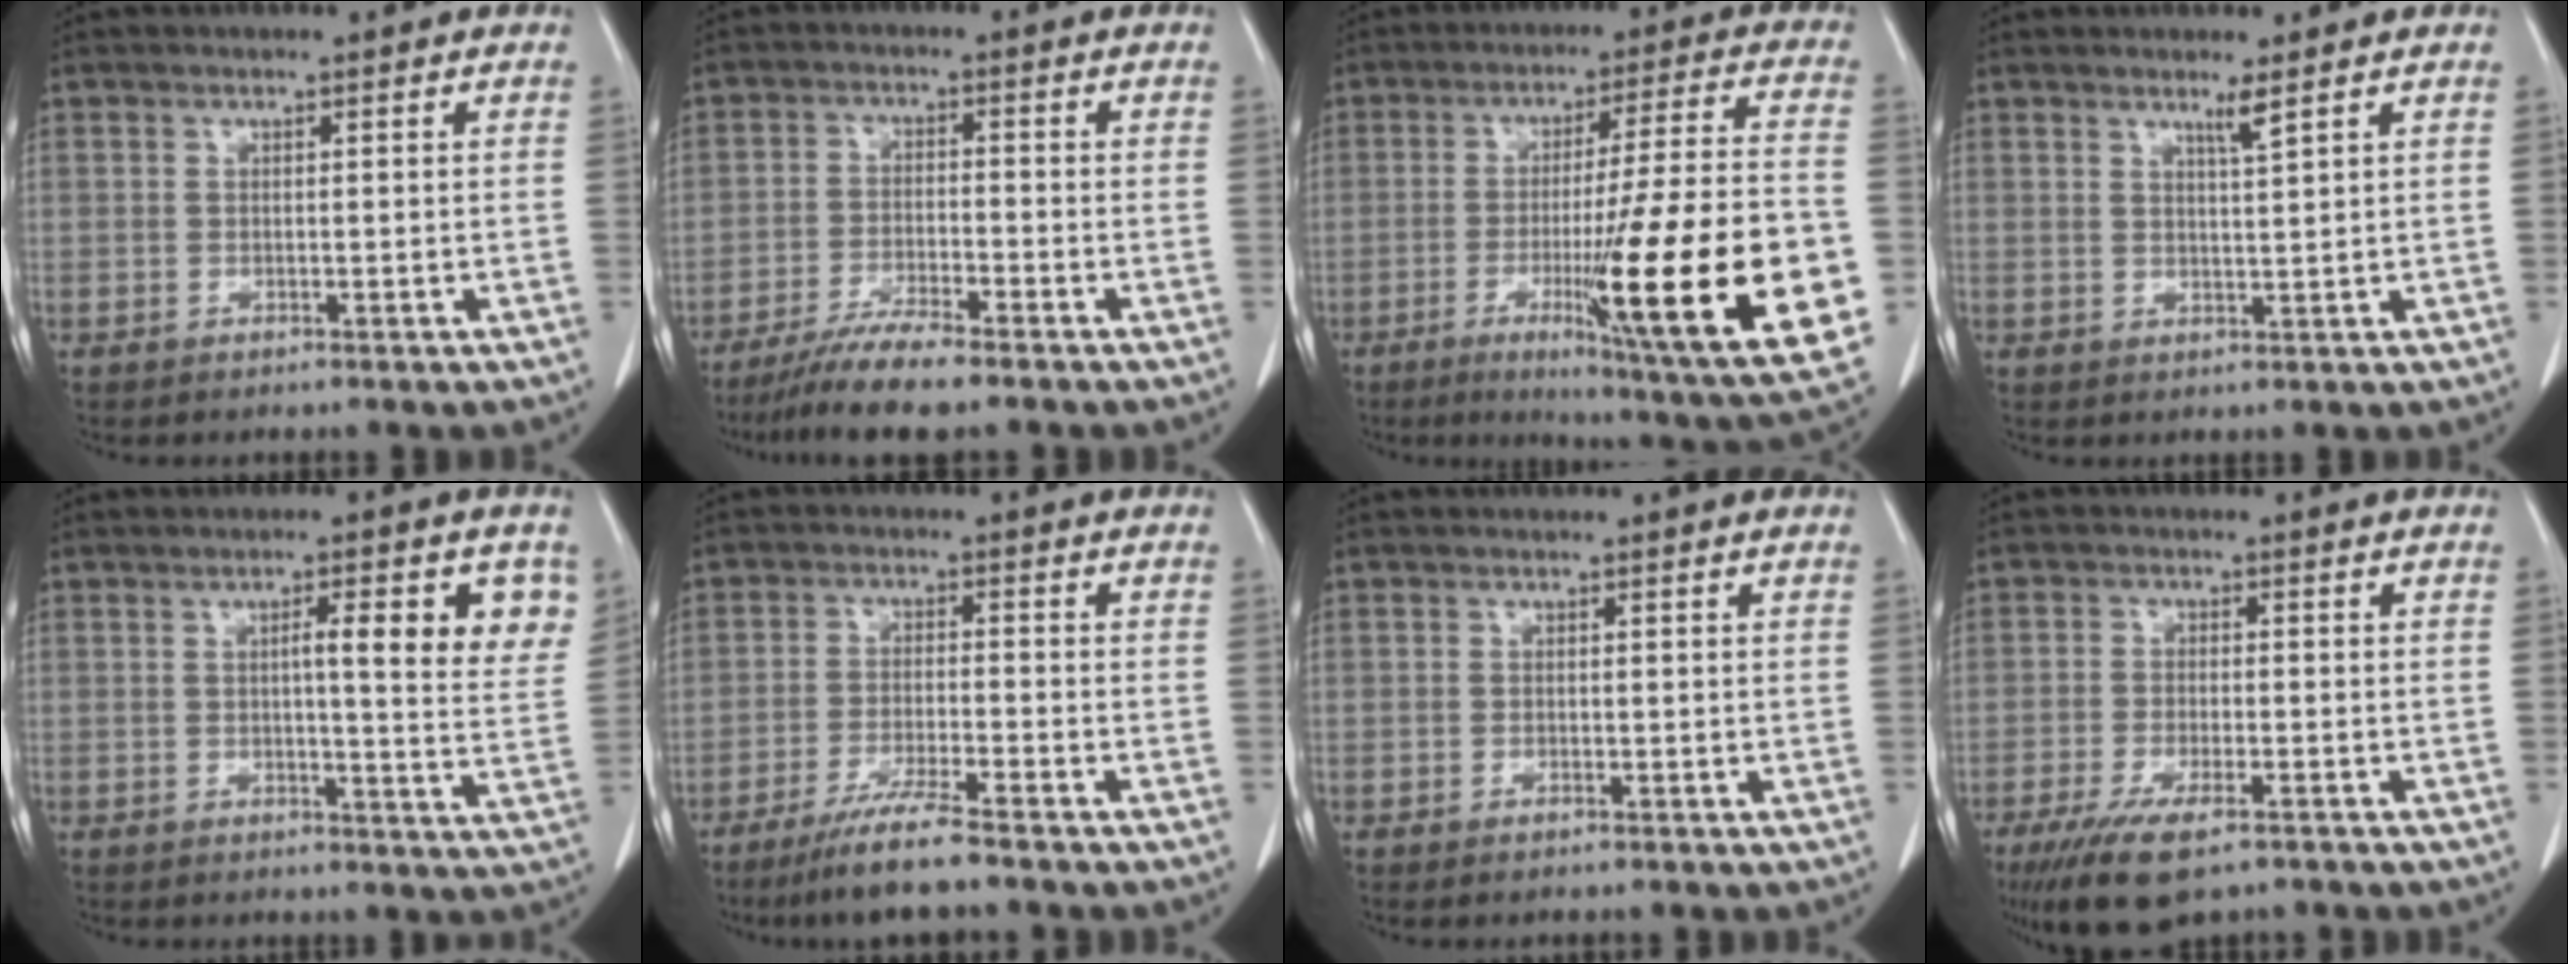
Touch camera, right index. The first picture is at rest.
{"total": 6.0, "force": [-4.8, 0.0, 3.5], "torque": [-0.068, -0.019, -0.092]}
{"total": 25.6, "force": [-6.5, 0.5, 24.7], "torque": [-0.311, -0.036, -0.100]}
{"total": 2.1, "force": [1.5, -0.5, 1.4], "torque": [-0.027, -0.009, 0.029]}
{"total": 9.1, "force": [3.1, 1.3, 8.5], "torque": [-0.104, 0.003, 0.033]}
{"total": 7.1, "force": [-5.6, -0.5, 4.2], "torque": [-0.076, -0.022, -0.103]}
{"total": 0.6, "force": [-0.5, 0.1, 0.3], "torque": [-0.007, 0.000, -0.004]}
{"total": 9.2, "force": [-6.3, 2.6, 6.3], "torque": [-0.110, -0.017, -0.101]}